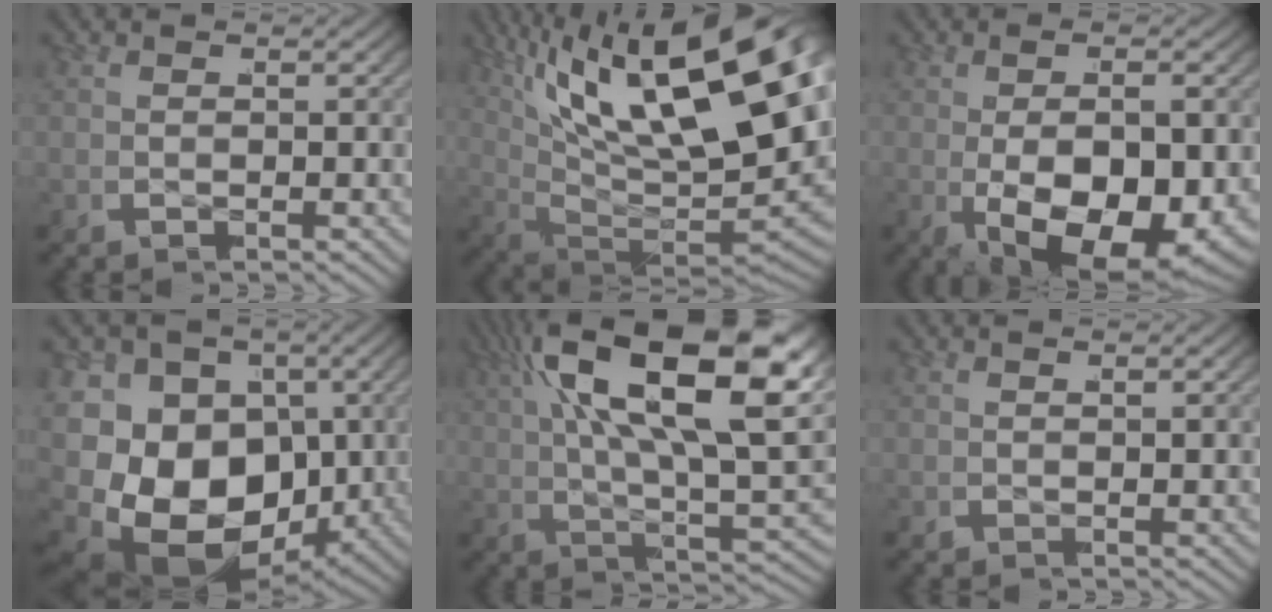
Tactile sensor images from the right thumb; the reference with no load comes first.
{"total": 22.2, "force": [3.7, 12.6, 17.9], "torque": [-0.313, -0.040, 0.076]}
{"total": 11.7, "force": [-3.0, 6.2, 9.4], "torque": [-0.175, -0.052, -0.018]}
{"total": 22.2, "force": [-2.3, 16.9, 14.3], "torque": [-0.313, -0.069, -0.016]}
{"total": 13.4, "force": [4.0, 5.1, 11.7], "torque": [-0.197, 0.003, 0.058]}
{"total": 0.7, "force": [0.5, -0.5, -0.1], "torque": [0.004, 0.006, 0.009]}